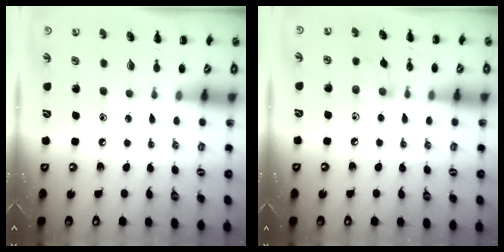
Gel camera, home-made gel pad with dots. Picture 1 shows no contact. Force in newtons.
{"total": 6.8, "press": 6.5, "slide": 1.9}